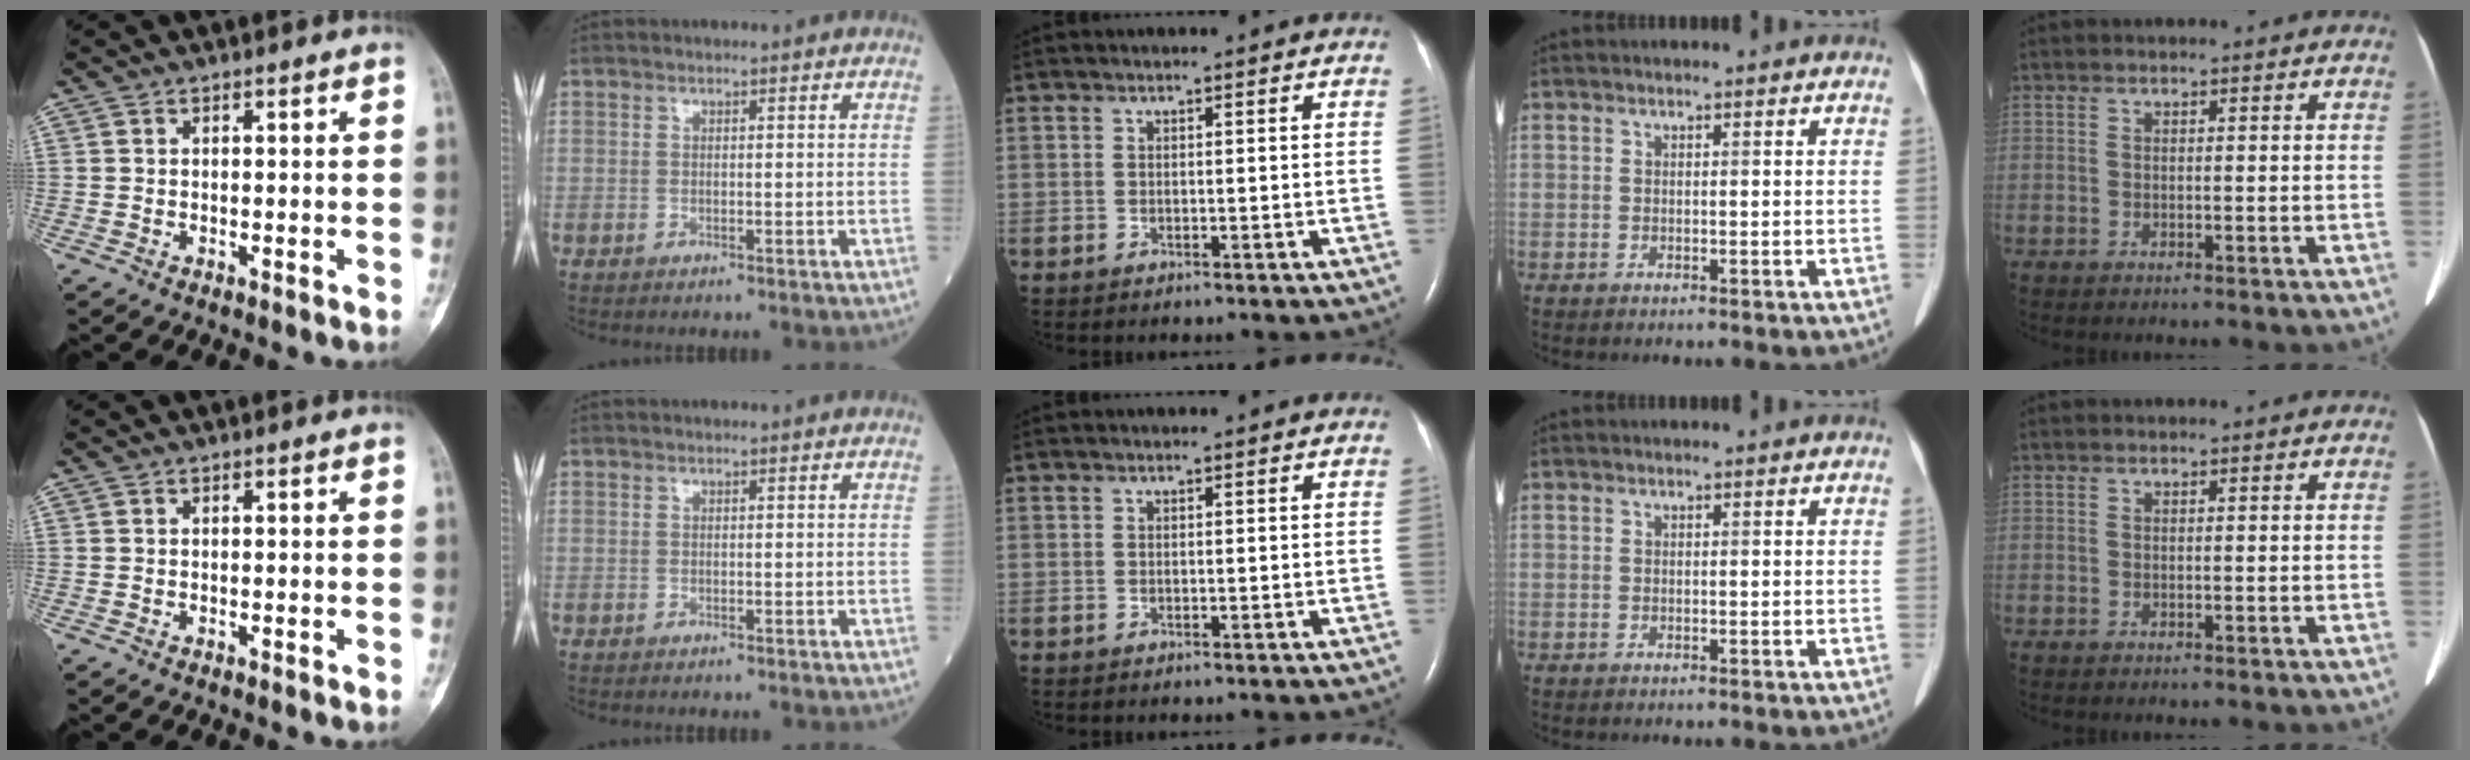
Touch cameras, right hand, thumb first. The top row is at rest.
{}